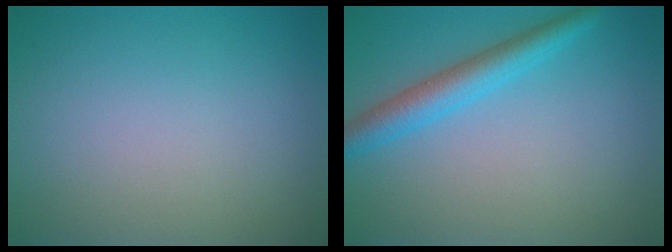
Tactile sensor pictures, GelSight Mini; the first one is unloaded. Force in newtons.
{"total": 3.5, "press": 3.5, "slide": 0.1}